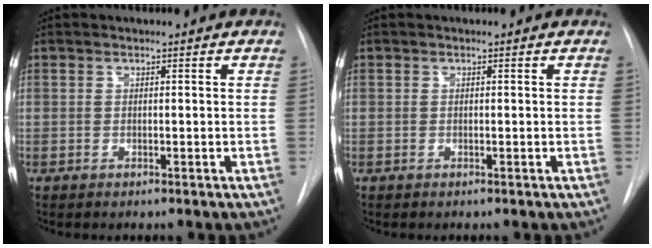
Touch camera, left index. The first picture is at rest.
{"total": 0.0}